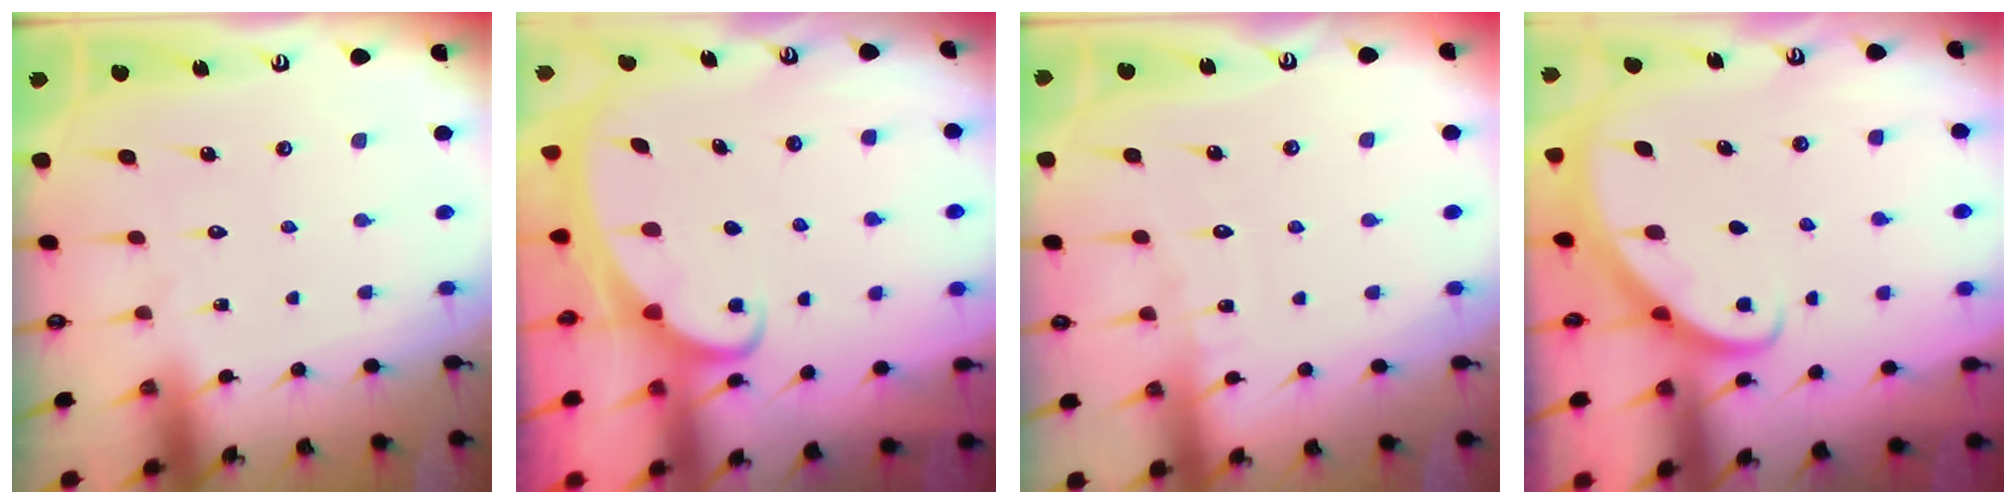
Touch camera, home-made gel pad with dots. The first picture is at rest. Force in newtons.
{"total": 2.2, "press": 2.2, "slide": 0.3}
{"total": 5.3, "press": 5.3, "slide": 0.5}
{"total": 2.8, "press": 2.8, "slide": 0.2}